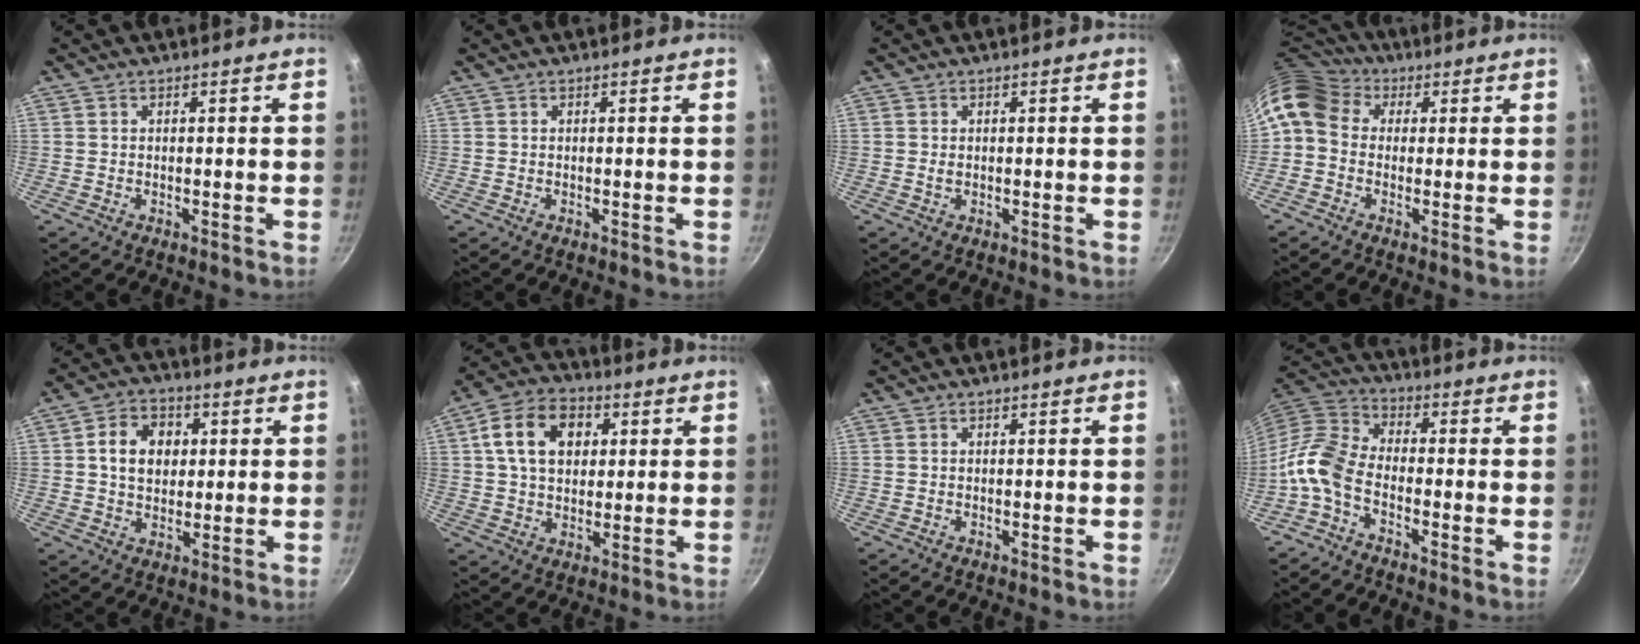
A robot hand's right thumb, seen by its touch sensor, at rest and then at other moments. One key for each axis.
{"total": 0.0}
{"total": 0.9, "fx": 0.0, "fy": 0.7, "fz": 0.5, "tx": -0.010, "ty": 0.001, "tz": 0.001}
{"total": 10.8, "fx": 2.6, "fy": 8.6, "fz": 6.1, "tx": -0.111, "ty": 0.025, "tz": 0.026}
{"total": 9.0, "fx": 1.6, "fy": 7.0, "fz": 5.4, "tx": -0.067, "ty": 0.007, "tz": 0.020}
{"total": 12.8, "fx": 3.3, "fy": 9.2, "fz": 8.2, "tx": -0.124, "ty": 0.009, "tz": 0.044}
{"total": 0.0}
{"total": 9.2, "fx": -4.1, "fy": 5.2, "fz": 6.4, "tx": -0.142, "ty": 0.047, "tz": -0.102}